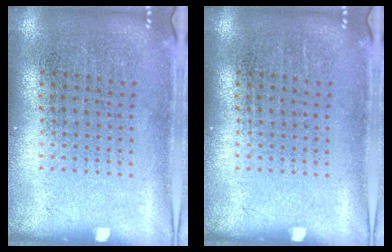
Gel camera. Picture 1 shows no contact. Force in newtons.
{"total": 0.0}